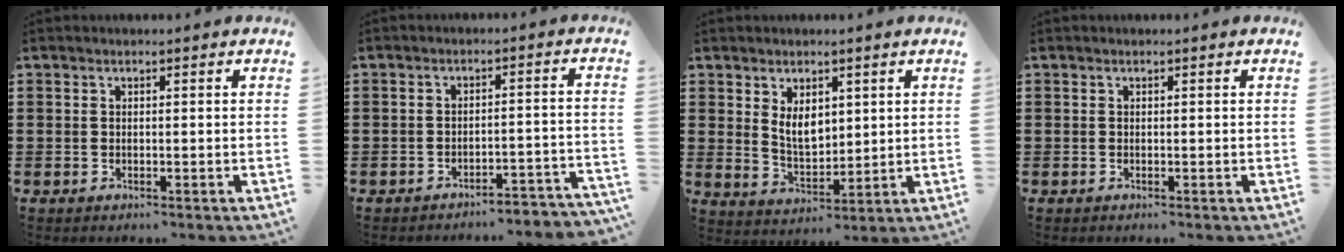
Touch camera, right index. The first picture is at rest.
{"total": 3.2, "force": [-3.1, 0.0, 0.8], "torque": [-0.020, 0.000, -0.068]}
{"total": 5.1, "force": [2.0, 3.2, 3.5], "torque": [-0.061, 0.002, 0.034]}
{"total": 0.0}